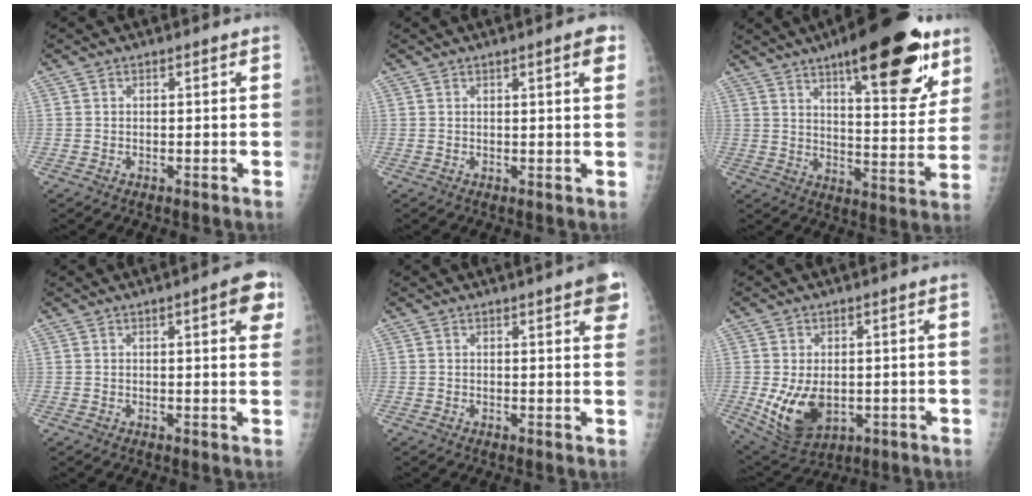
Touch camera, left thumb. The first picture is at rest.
{"total": 3.5, "force": [1.6, 0.4, 3.0], "torque": [-0.035, -0.004, 0.021]}
{"total": 23.8, "force": [13.6, 7.6, 17.9], "torque": [-0.220, -0.053, 0.200]}
{"total": 6.4, "force": [2.7, 1.6, 5.6], "torque": [-0.053, -0.004, 0.028]}
{"total": 5.9, "force": [3.0, 1.2, 4.9], "torque": [-0.046, -0.006, 0.032]}
{"total": 10.1, "force": [-1.3, 6.6, 7.5], "torque": [-0.120, -0.012, -0.001]}